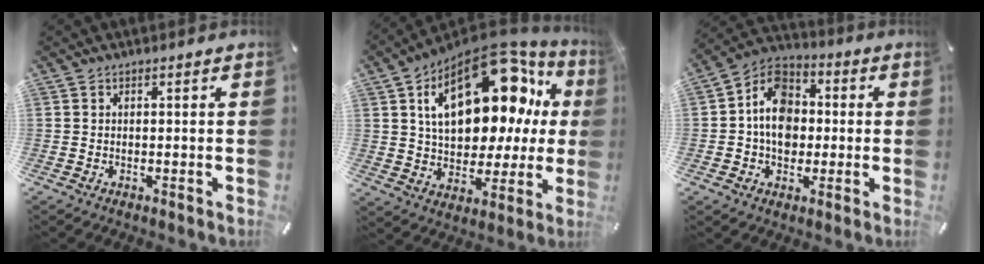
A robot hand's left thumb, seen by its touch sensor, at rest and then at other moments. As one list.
[{"total": 24.7, "force": [8.2, 14.2, 18.4], "torque": [-0.274, -0.045, 0.141]}, {"total": 11.2, "force": [-0.9, 9.3, 6.2], "torque": [-0.117, 0.017, -0.022]}]